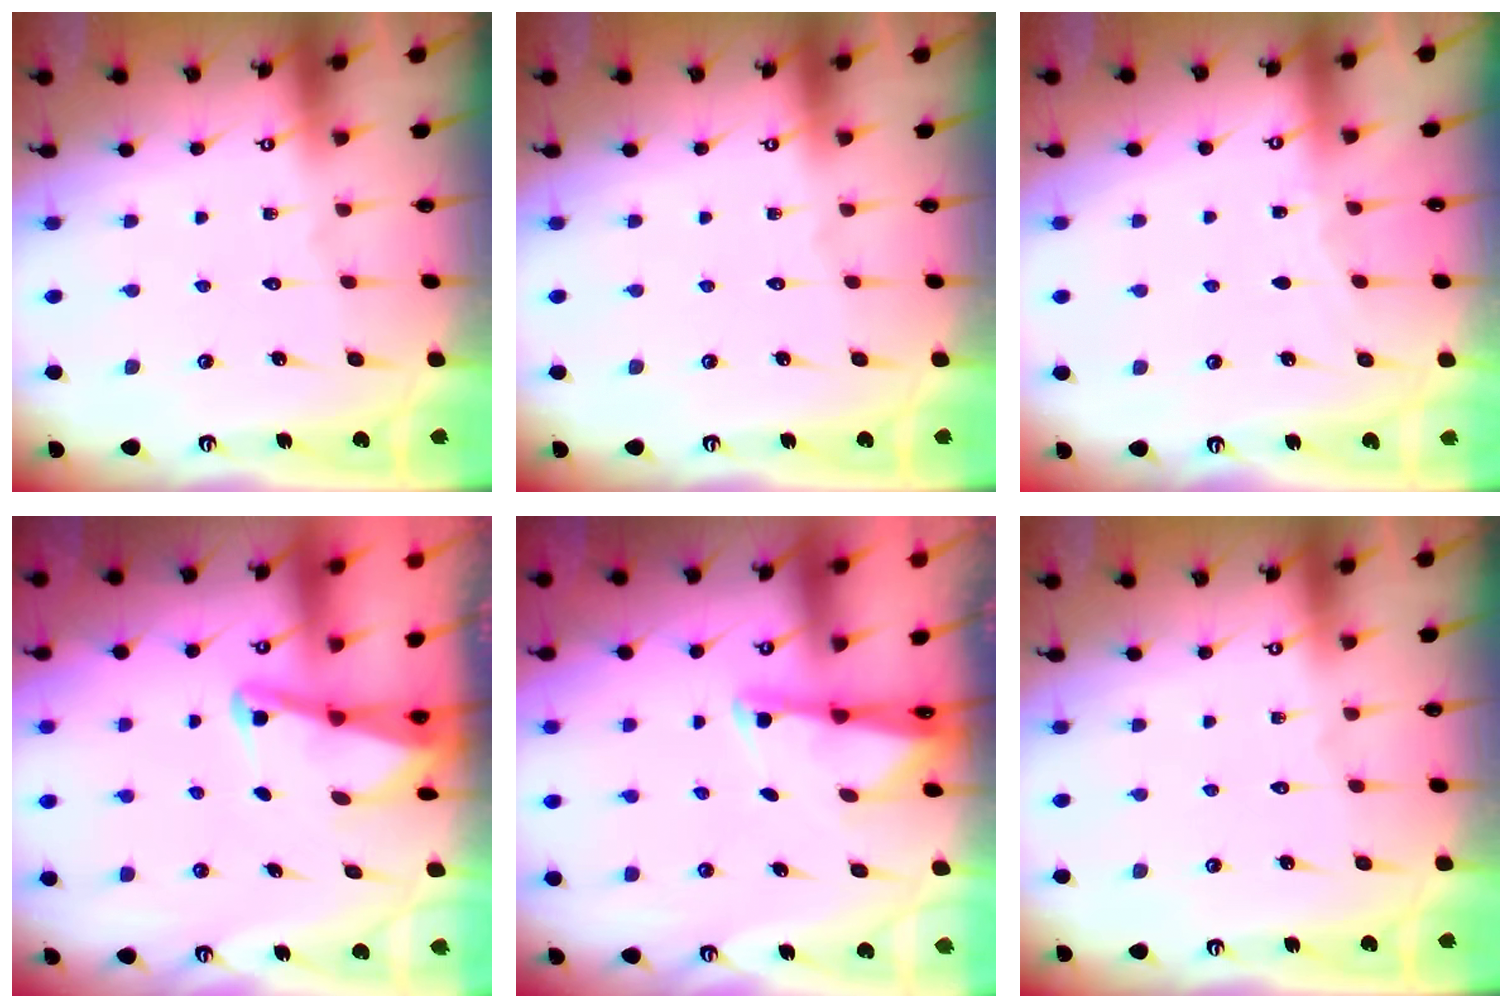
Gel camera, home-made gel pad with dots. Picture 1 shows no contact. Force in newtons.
{"total": 0.0}
{"total": 2.9, "press": 2.8, "slide": 0.3}
{"total": 2.1, "press": 2.1, "slide": 0.3}
{"total": 2.1, "press": 2.0, "slide": 0.4}
{"total": 0.0}